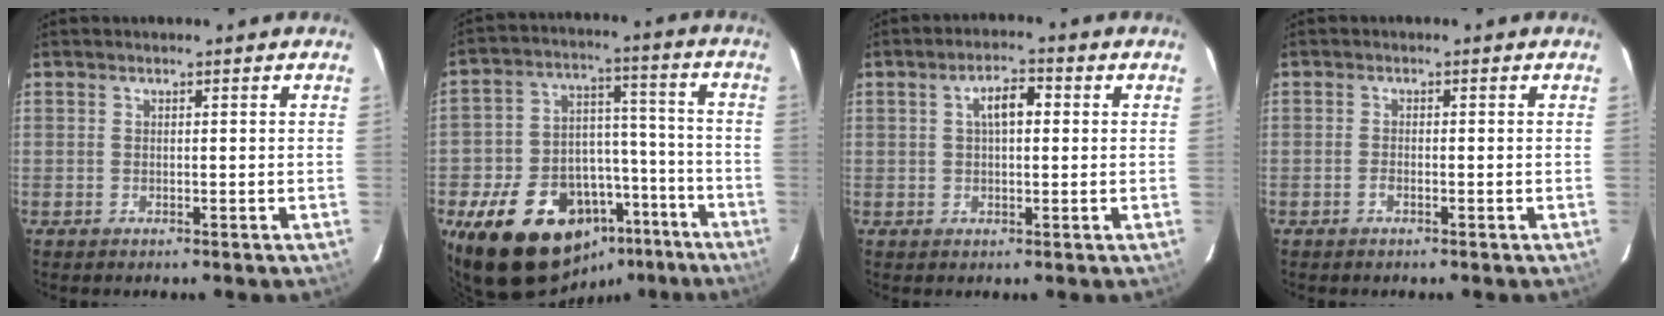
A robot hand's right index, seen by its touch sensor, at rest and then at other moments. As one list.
[{"total": 22.6, "force": [-14.1, 13.8, 11.1], "torque": [-0.217, 0.049, -0.190]}, {"total": 4.6, "force": [1.0, 2.1, 4.0], "torque": [-0.069, 0.015, 0.019]}, {"total": 1.1, "force": [-0.7, 0.4, 0.7], "torque": [-0.019, 0.001, -0.013]}]